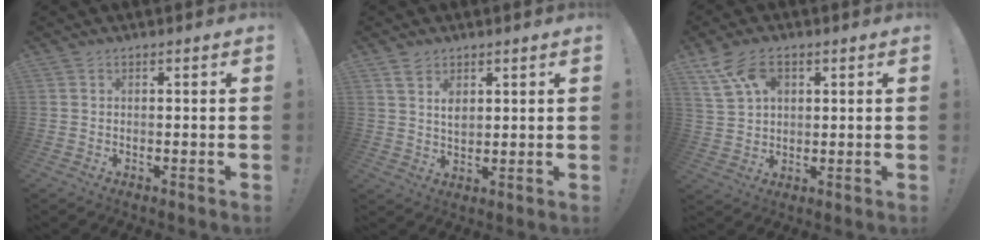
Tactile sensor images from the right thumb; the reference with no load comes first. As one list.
[{"total": 4.2, "force": [2.5, 2.8, 1.9], "torque": [-0.018, -0.017, 0.042]}, {"total": 10.0, "force": [4.7, 6.5, 6.1], "torque": [-0.114, -0.009, 0.093]}]